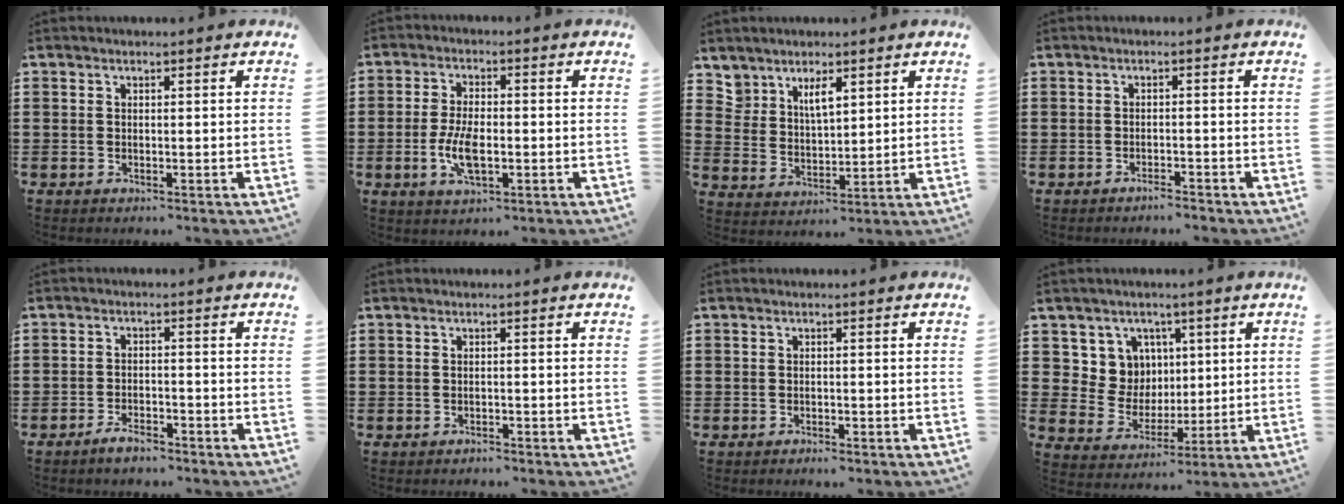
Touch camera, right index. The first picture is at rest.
{"total": 6.3, "force": [-1.5, 2.6, 5.5], "torque": [-0.123, -0.005, -0.031]}
{"total": 4.8, "force": [3.6, 2.4, 2.1], "torque": [-0.056, 0.000, 0.069]}
{"total": 1.5, "force": [-1.4, 0.2, 0.4], "torque": [-0.012, -0.001, -0.028]}
{"total": 2.9, "force": [-2.6, 0.6, 1.0], "torque": [-0.020, 0.005, -0.050]}
{"total": 0.9, "force": [-0.9, 0.1, -0.1], "torque": [-0.001, 0.002, -0.021]}
{"total": 0.9, "force": [-0.9, 0.1, 0.1], "torque": [-0.005, -0.001, -0.018]}
{"total": 7.7, "force": [2.8, 7.1, 1.2], "torque": [-0.058, -0.003, 0.055]}